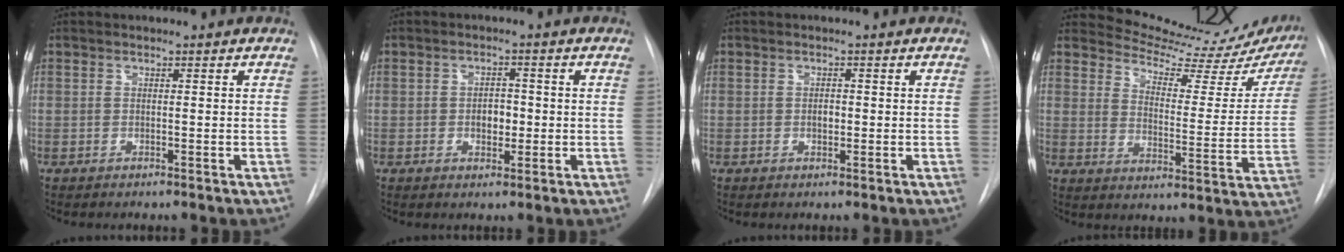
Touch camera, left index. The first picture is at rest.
{"total": 3.0, "force": [-1.2, 1.9, 2.1], "torque": [-0.027, -0.003, -0.015]}
{"total": 1.4, "force": [-1.0, 0.7, 0.8], "torque": [-0.013, -0.005, -0.014]}
{"total": 18.6, "force": [18.1, 2.8, 3.2], "torque": [-0.040, -0.095, 0.210]}